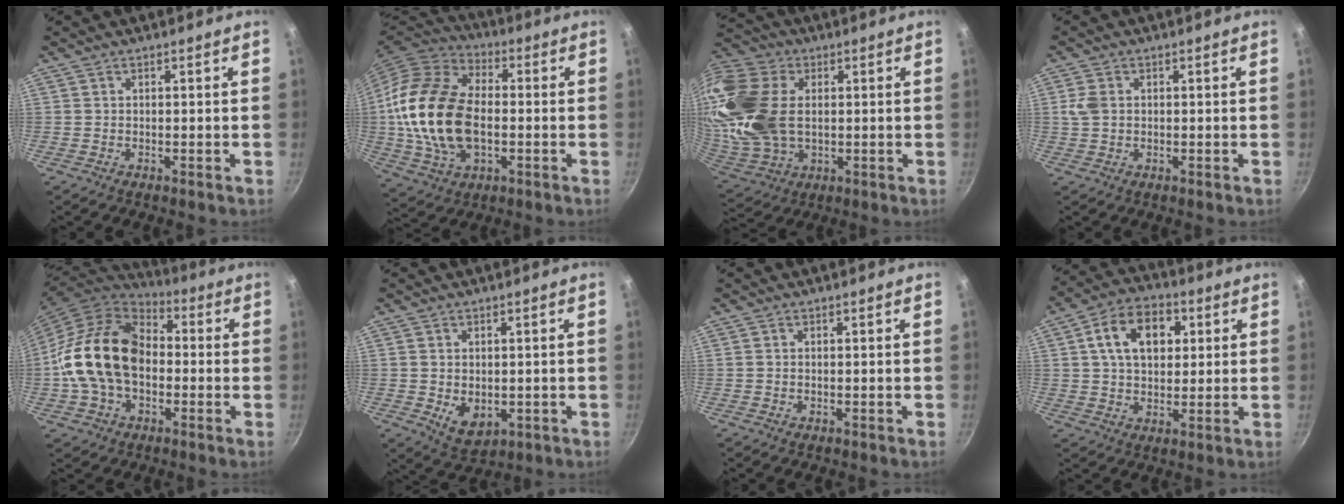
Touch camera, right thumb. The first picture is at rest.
{"total": 21.8, "force": [-1.1, 13.9, 16.7], "torque": [-0.310, 0.020, -0.022]}
{"total": 25.5, "force": [3.4, 17.5, 18.2], "torque": [-0.398, 0.001, 0.066]}
{"total": 3.3, "force": [0.5, 2.4, 2.2], "torque": [-0.045, 0.004, 0.009]}
{"total": 19.7, "force": [-1.3, 13.8, 13.9], "torque": [-0.233, 0.040, -0.034]}
{"total": 5.9, "force": [-0.5, 4.2, 4.1], "torque": [-0.055, -0.015, 0.005]}
{"total": 0.0}
{"total": 12.9, "force": [3.5, 8.7, 8.8], "torque": [-0.119, 0.010, 0.047]}